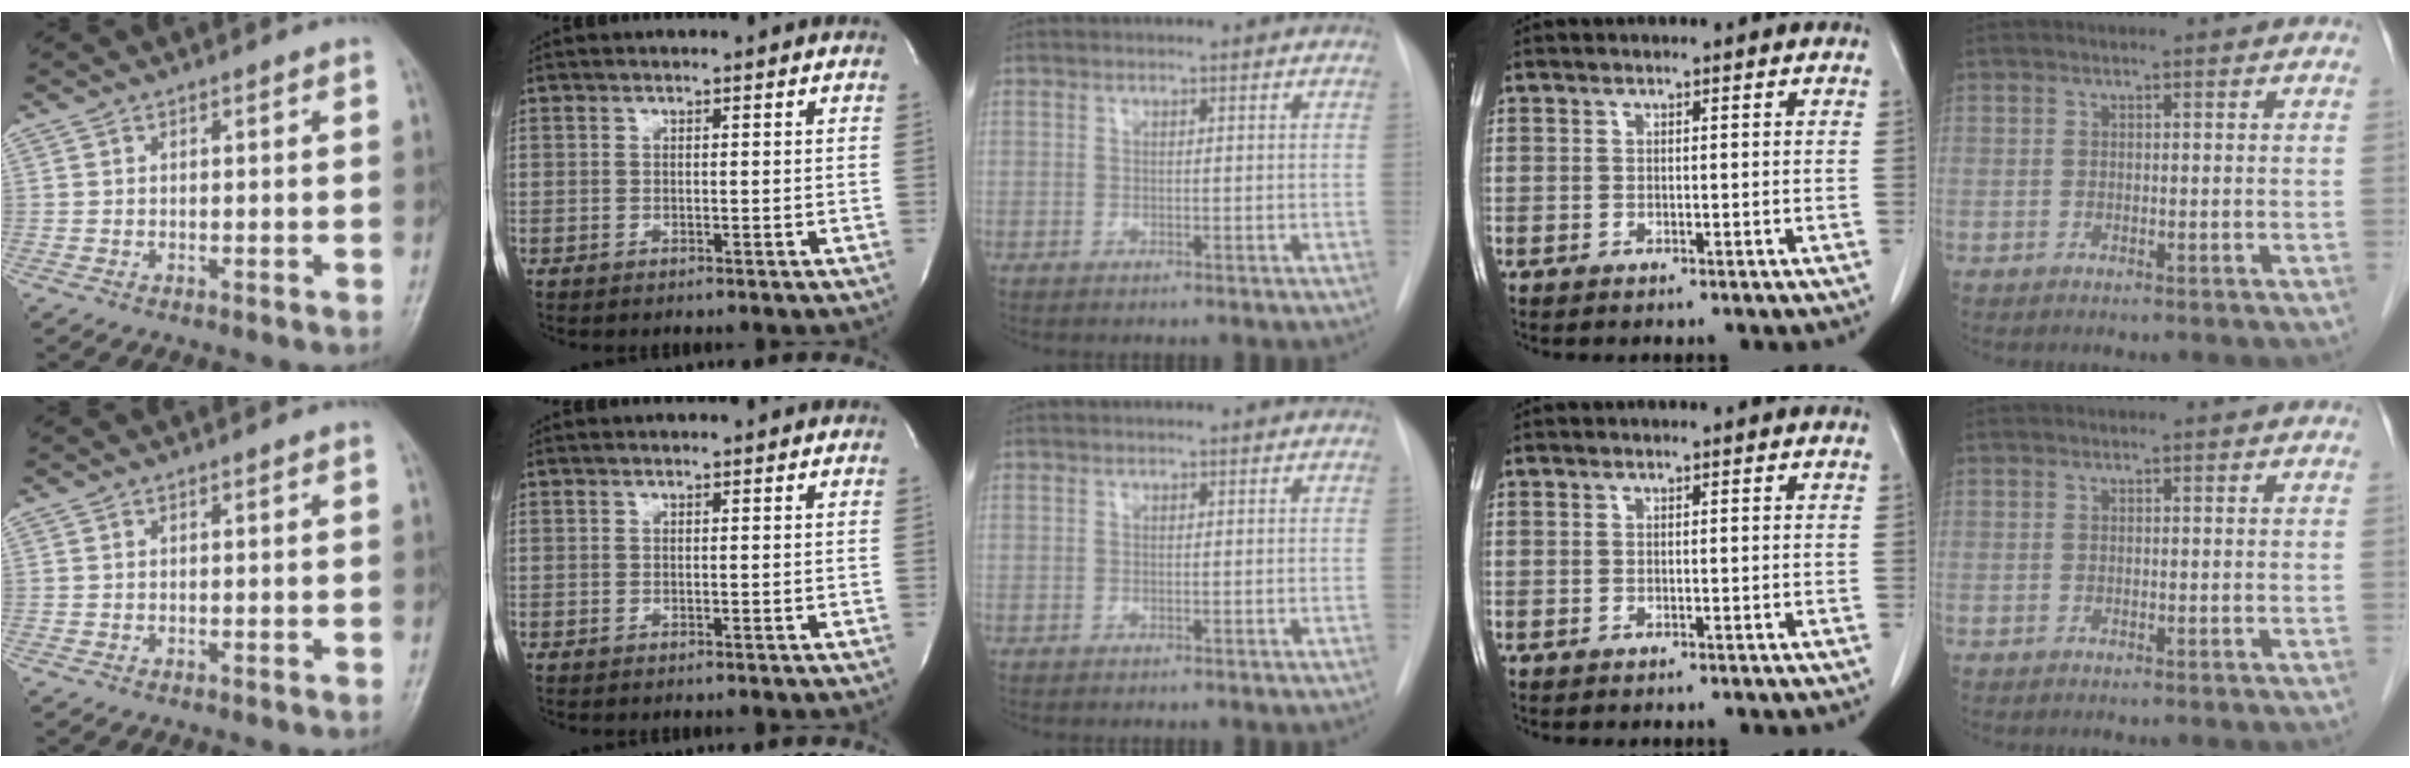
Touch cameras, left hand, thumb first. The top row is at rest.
{}